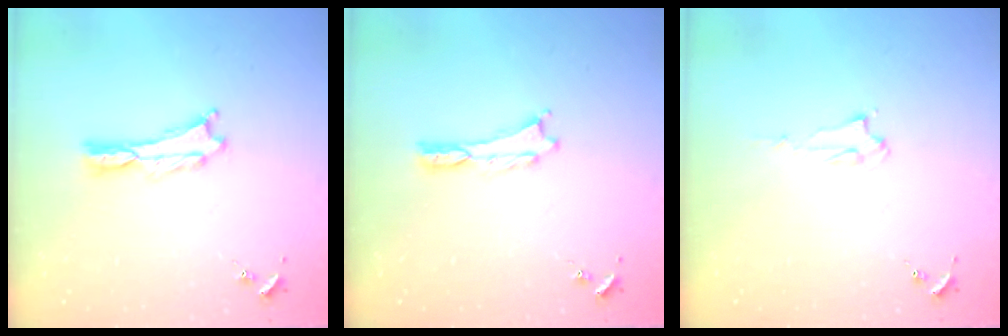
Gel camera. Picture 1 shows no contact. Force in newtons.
{"total": 0.0}
{"total": 2.0, "press": 2.0, "slide": 0.2}